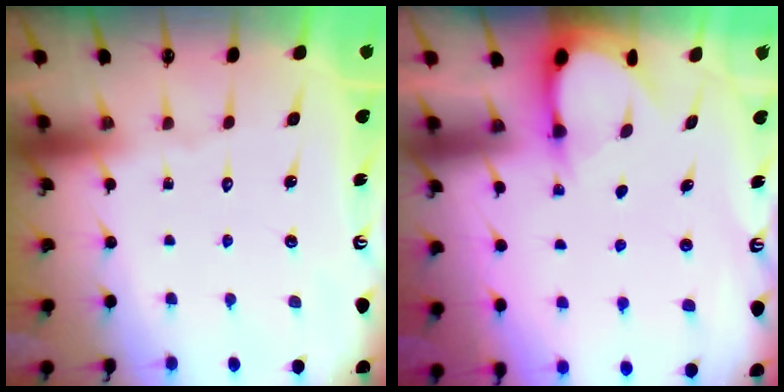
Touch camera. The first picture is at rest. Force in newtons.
{"total": 3.1, "press": 3.1, "slide": 0.3}